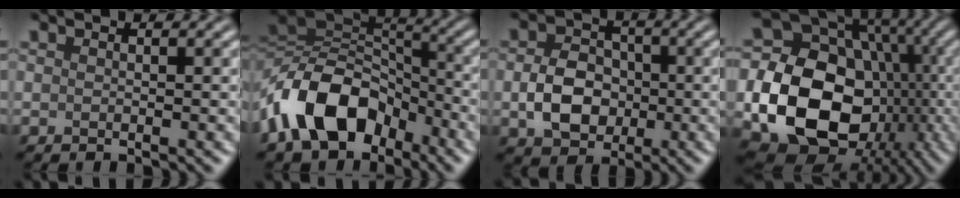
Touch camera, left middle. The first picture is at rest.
{"total": 11.3, "force": [-5.1, 7.2, 7.1], "torque": [-0.133, 0.013, -0.100]}
{"total": 5.2, "force": [-0.9, 4.0, 3.2], "torque": [-0.063, 0.002, -0.016]}
{"total": 20.1, "force": [-3.3, 16.6, 10.9], "torque": [-0.191, -0.030, -0.064]}